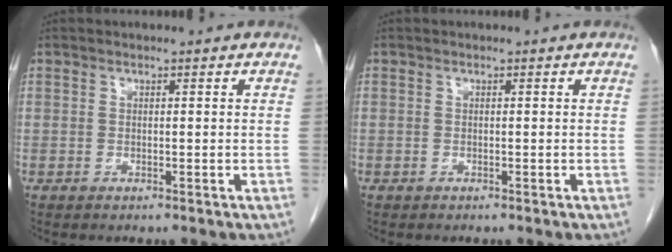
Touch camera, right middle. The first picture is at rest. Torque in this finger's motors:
{"motor_torque": [-0.03, 0.02, -0.17, -0.13]}